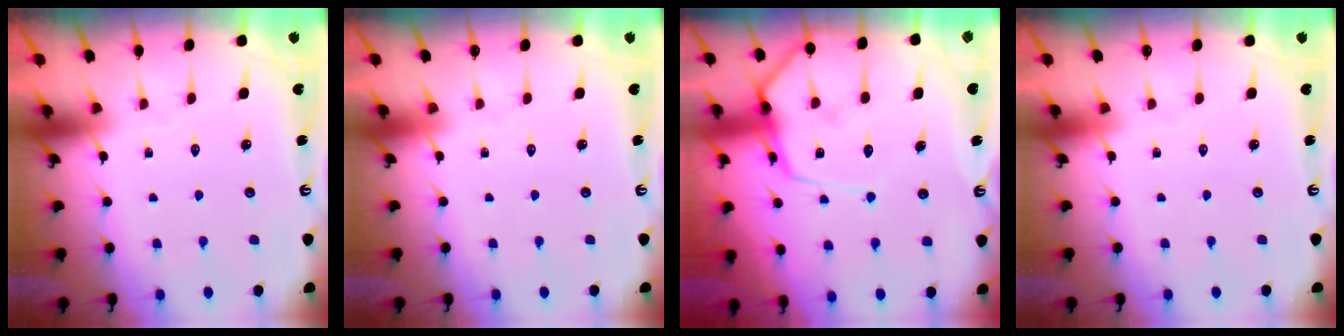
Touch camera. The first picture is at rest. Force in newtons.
{"total": 0.0}
{"total": 11.5, "press": 11.4, "slide": 1.1}
{"total": 0.0}